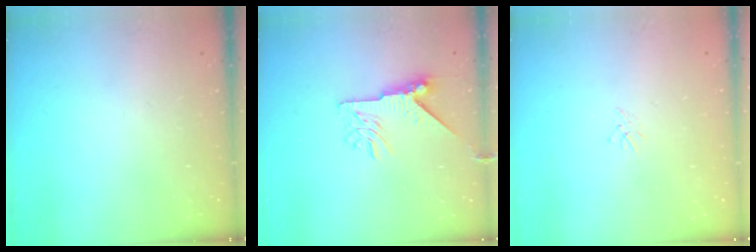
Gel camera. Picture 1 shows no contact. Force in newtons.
{"total": 9.4, "press": 9.3, "slide": 1.3}
{"total": 1.5, "press": 1.4, "slide": 0.4}